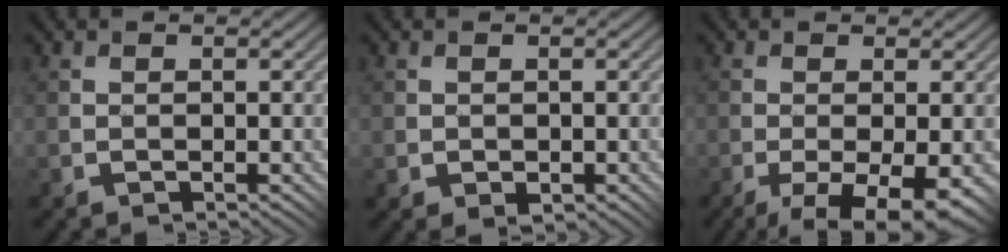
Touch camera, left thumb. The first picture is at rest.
{"total": 1.3, "force": [-0.3, 1.0, 0.8], "torque": [-0.020, -0.010, -0.003]}
{"total": 8.7, "force": [-4.6, 3.0, 6.7], "torque": [-0.108, -0.025, -0.061]}